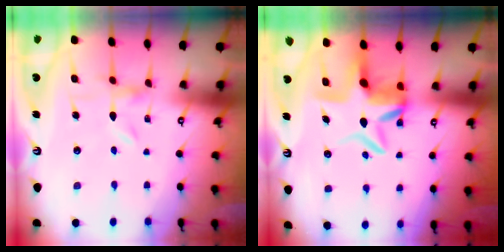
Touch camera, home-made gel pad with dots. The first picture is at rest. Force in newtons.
{"total": 8.7, "press": 8.2, "slide": 2.9}